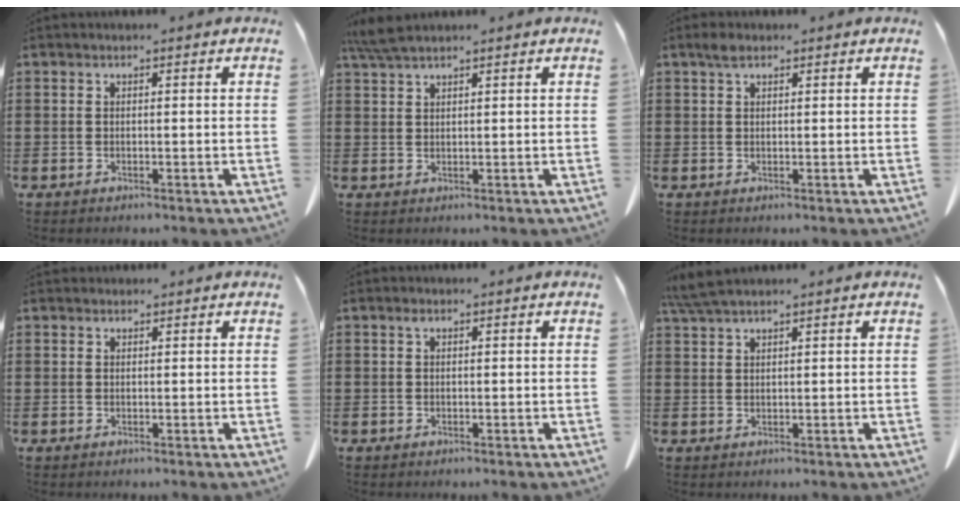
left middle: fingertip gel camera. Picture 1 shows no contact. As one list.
[{"total": 3.3, "force": [2.6, 0.3, 2.1], "torque": [-0.047, 0.001, 0.050]}, {"total": 1.8, "force": [1.1, 1.0, 0.9], "torque": [-0.023, 0.004, 0.021]}, {"total": 0.8, "force": [0.7, 0.3, 0.0], "torque": [-0.002, 0.000, 0.015]}, {"total": 0.7, "force": [0.3, 0.4, 0.5], "torque": [-0.012, 0.003, 0.006]}, {"total": 3.8, "force": [3.1, 0.4, 2.2], "torque": [-0.050, 0.000, 0.059]}]